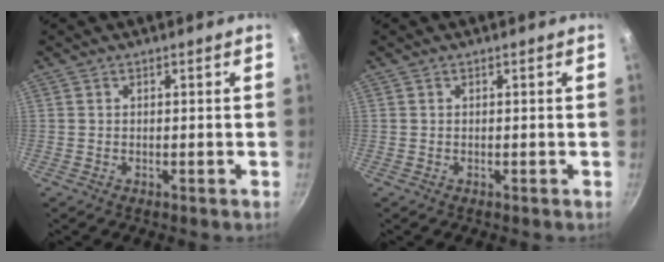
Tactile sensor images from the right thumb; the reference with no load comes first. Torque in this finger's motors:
{"motor_torque": [-0.21, 0.20, 0.00, 0.00, 0.00]}